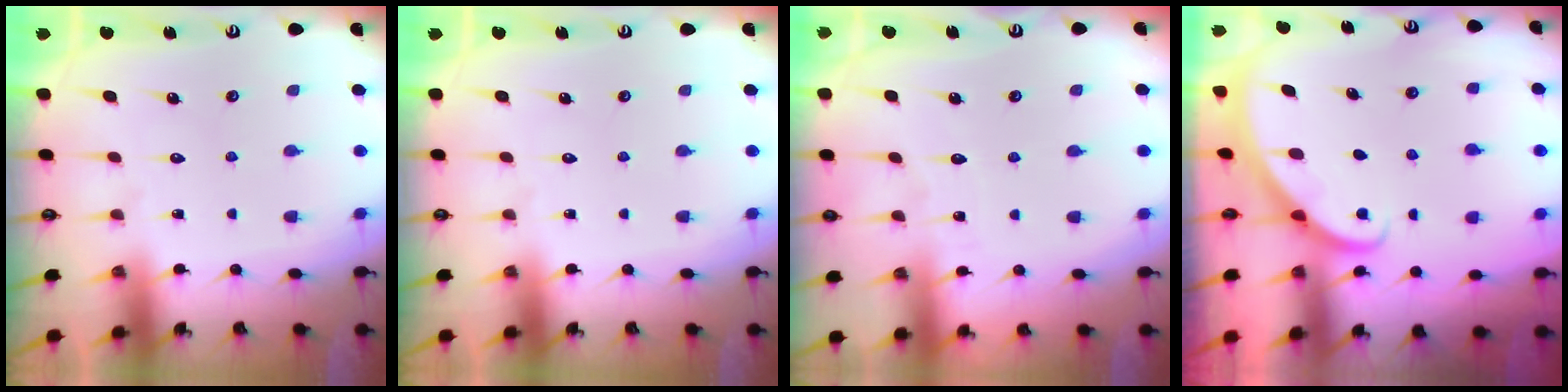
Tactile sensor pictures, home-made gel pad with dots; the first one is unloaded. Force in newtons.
{"total": 0.0}
{"total": 2.6, "press": 2.6, "slide": 0.3}
{"total": 2.1, "press": 2.1, "slide": 0.1}